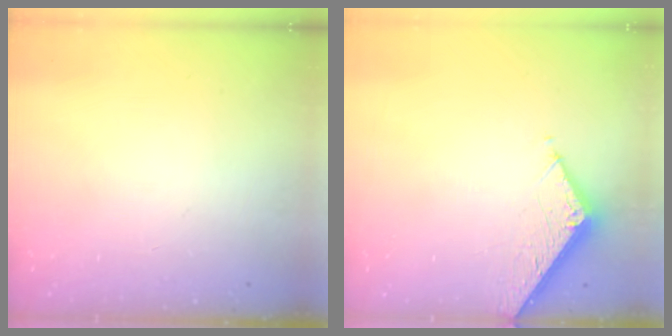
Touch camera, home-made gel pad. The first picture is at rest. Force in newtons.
{"total": 5.9, "press": 5.9, "slide": 0.4}